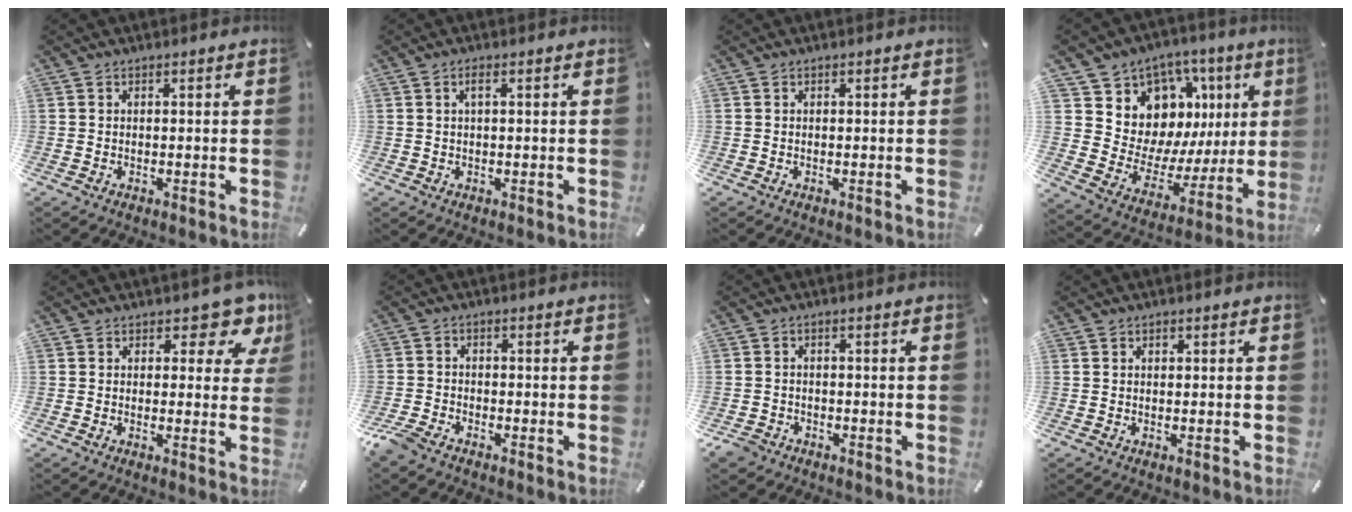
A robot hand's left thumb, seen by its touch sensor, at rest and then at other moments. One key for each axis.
{"total": 1.7, "fx": 0.4, "fy": 0.4, "fz": 1.6, "tx": -0.032, "ty": 0.003, "tz": 0.005}
{"total": 0.0}
{"total": 11.6, "fx": 6.4, "fy": 9.3, "fz": 2.4, "tx": -0.040, "ty": -0.081, "tz": 0.126}
{"total": 7.8, "fx": 4.8, "fy": 4.1, "fz": 4.6, "tx": -0.038, "ty": -0.034, "tz": 0.077}
{"total": 3.4, "fx": -2.9, "fy": 1.3, "fz": 1.3, "tx": -0.040, "ty": 0.008, "tz": -0.059}
{"total": 2.8, "fx": -1.8, "fy": 1.9, "fz": 0.7, "tx": -0.017, "ty": 0.007, "tz": -0.038}
{"total": 0.6, "fx": 0.2, "fy": 0.5, "fz": 0.3, "tx": -0.005, "ty": 0.001, "tz": 0.003}